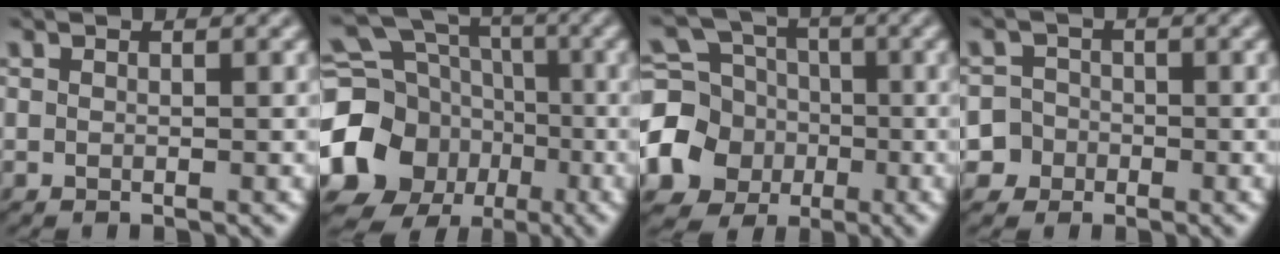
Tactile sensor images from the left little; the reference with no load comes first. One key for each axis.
{"total": 16.7, "fx": -3.9, "fy": 14.6, "fz": 7.0, "tx": -0.165, "ty": -0.014, "tz": -0.100}
{"total": 12.2, "fx": -3.3, "fy": 11.0, "fz": 4.2, "tx": -0.111, "ty": -0.023, "tz": -0.078}
{"total": 4.9, "fx": -2.6, "fy": 4.1, "fz": 0.5, "tx": 0.007, "ty": -0.004, "tz": -0.064}